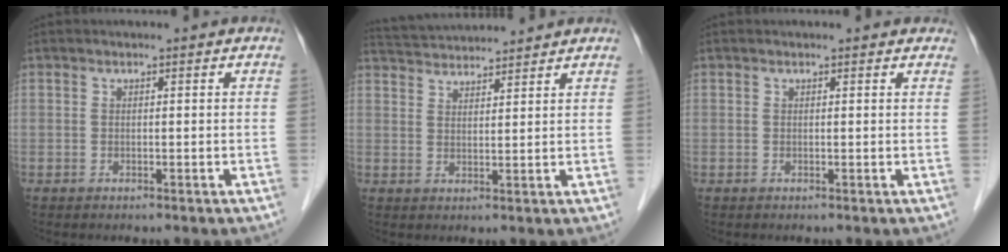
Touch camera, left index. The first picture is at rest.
{"total": 8.1, "force": [7.9, 0.2, 1.6], "torque": [-0.039, 0.035, 0.130]}
{"total": 2.3, "force": [2.1, 0.8, 0.6], "torque": [-0.009, 0.009, 0.012]}